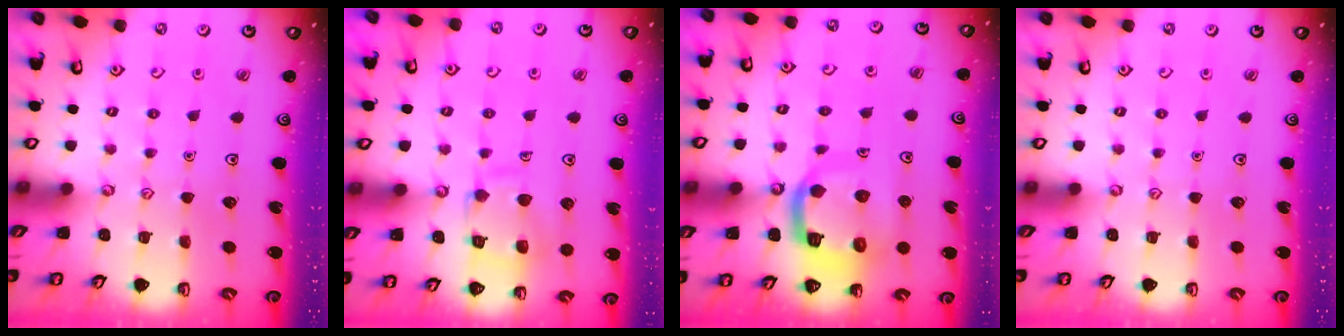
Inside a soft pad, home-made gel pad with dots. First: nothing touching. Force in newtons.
{"total": 12.4, "press": 12.4, "slide": 1.2}
{"total": 13.1, "press": 13.0, "slide": 1.5}
{"total": 0.0}